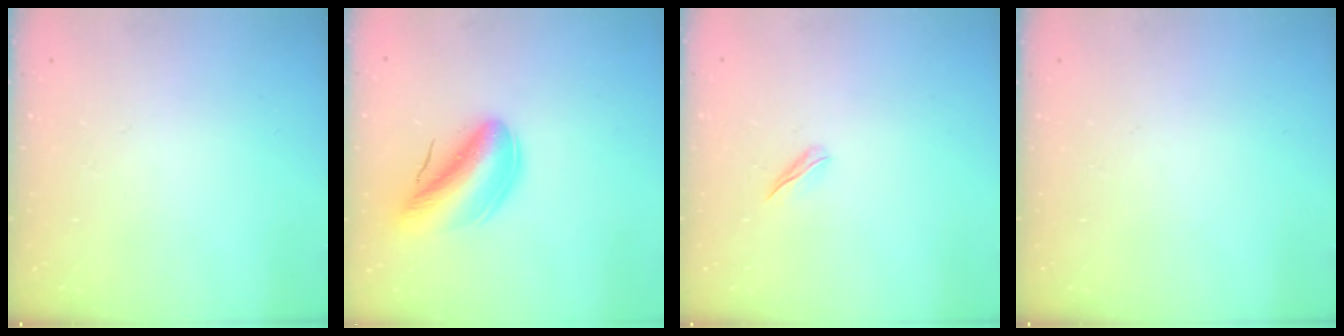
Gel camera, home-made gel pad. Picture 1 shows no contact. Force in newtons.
{"total": 11.7, "press": 11.3, "slide": 3.2}
{"total": 3.4, "press": 3.3, "slide": 0.8}
{"total": 0.0}